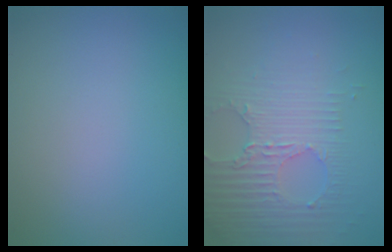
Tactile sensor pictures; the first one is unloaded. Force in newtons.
{"total": 3.5, "press": 3.4, "slide": 1.1}